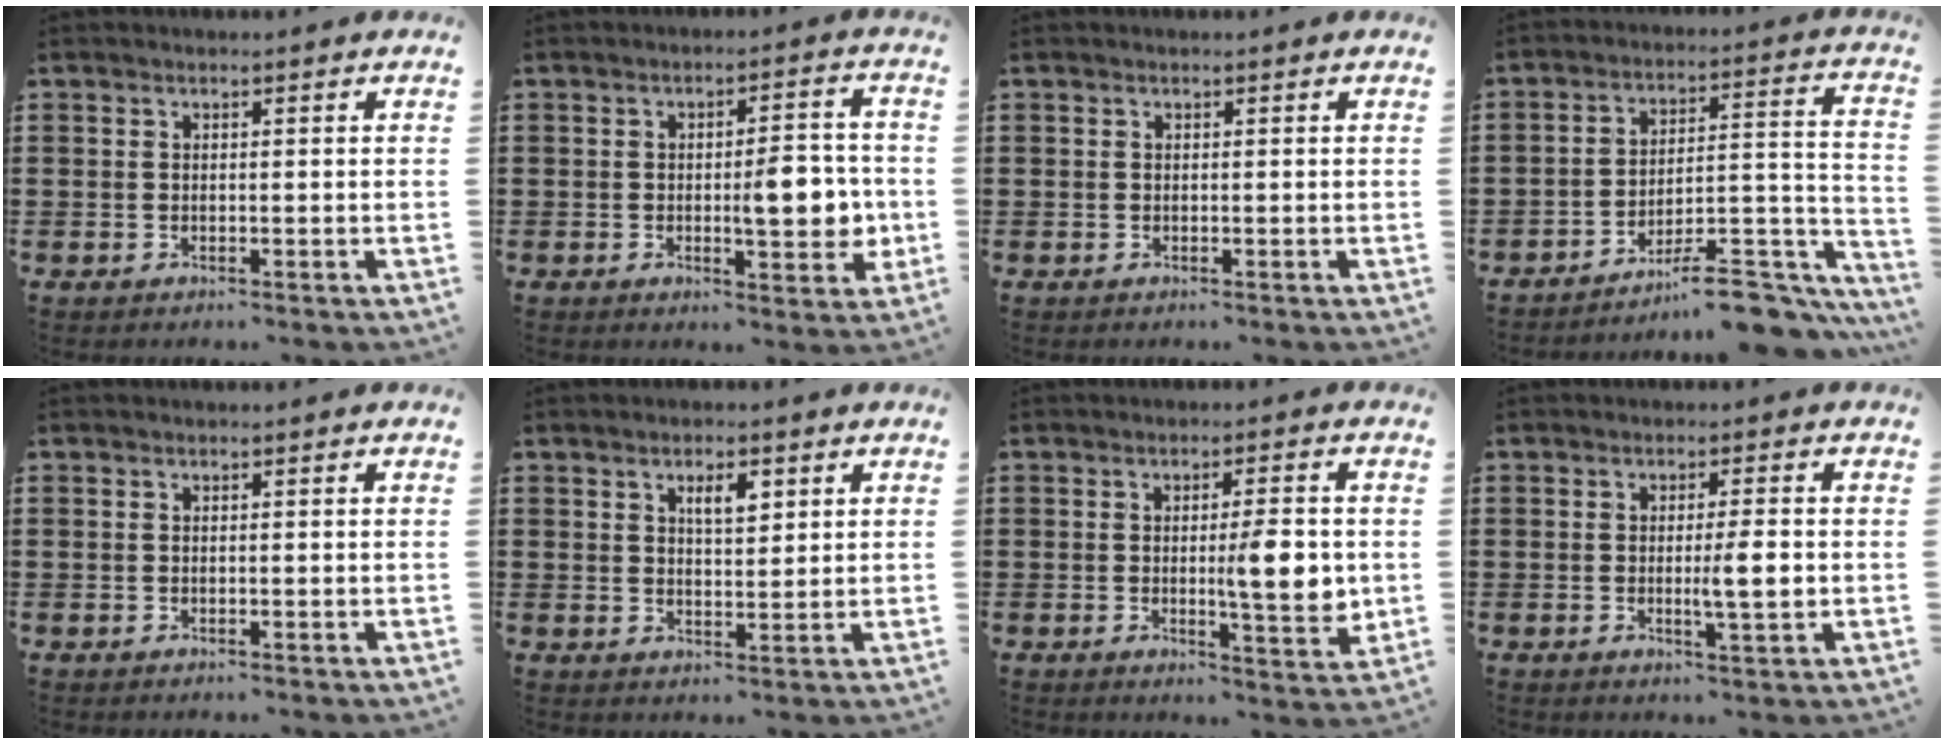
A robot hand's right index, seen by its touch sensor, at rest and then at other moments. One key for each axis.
{"total": 7.6, "fx": -0.7, "fy": 2.6, "fz": 7.1, "tx": -0.089, "ty": -0.006, "tz": -0.018}
{"total": 0.0}
{"total": 11.0, "fx": -9.3, "fy": 2.6, "fz": 5.4, "tx": -0.064, "ty": 0.040, "tz": -0.169}
{"total": 0.0}
{"total": 3.6, "fx": 1.8, "fy": 1.3, "fz": 2.9, "tx": -0.045, "ty": 0.000, "tz": 0.026}
{"total": 8.0, "fx": 0.1, "fy": 1.8, "fz": 7.8, "tx": -0.112, "ty": -0.008, "tz": -0.004}
{"total": 4.5, "fx": -0.3, "fy": 0.6, "fz": 4.5, "tx": -0.068, "ty": -0.005, "tz": -0.009}